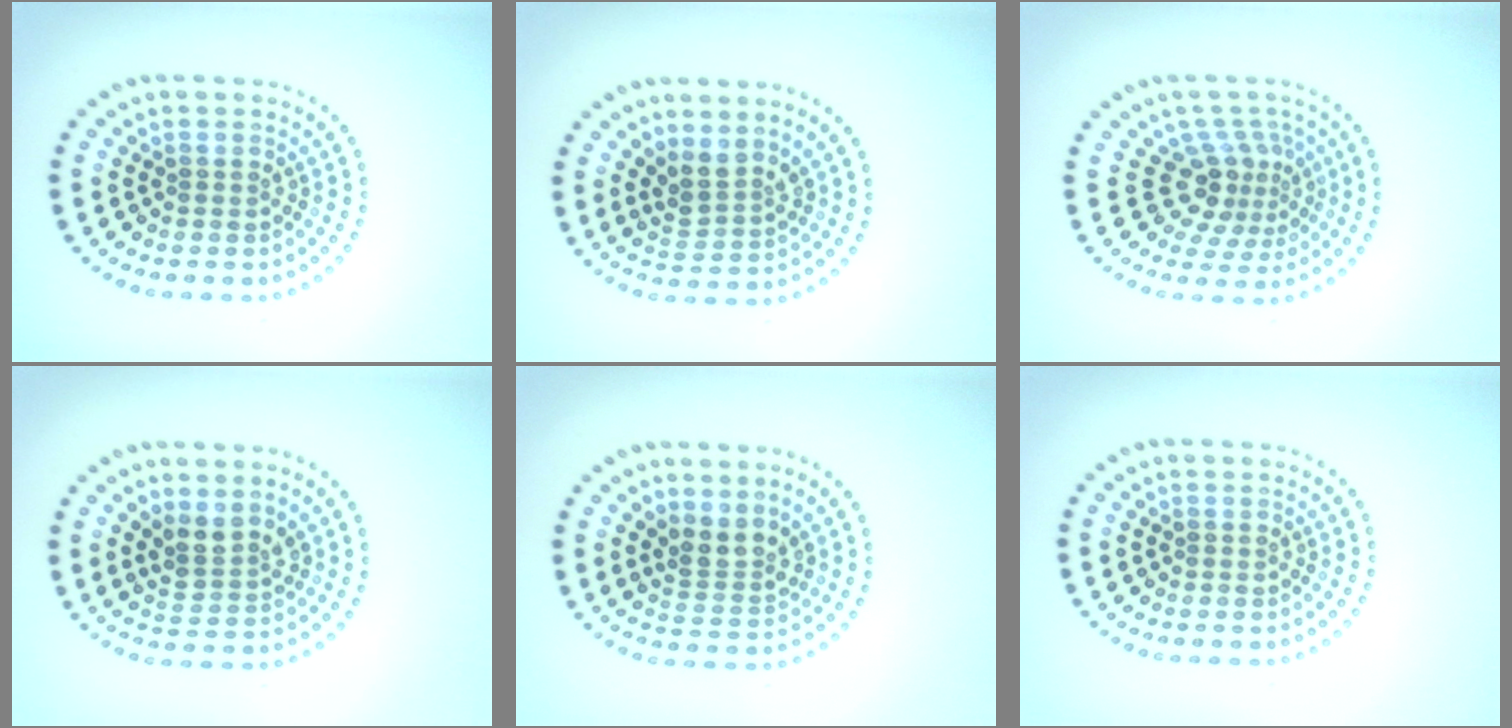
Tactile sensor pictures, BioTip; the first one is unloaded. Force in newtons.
{"total": 2.6, "press": 1.9, "slide": 1.7}
{"total": 3.8, "press": 2.6, "slide": 2.8}
{"total": 2.9, "press": 2.4, "slide": 1.6}
{"total": 2.6, "press": 2.0, "slide": 1.8}
{"total": 0.0}